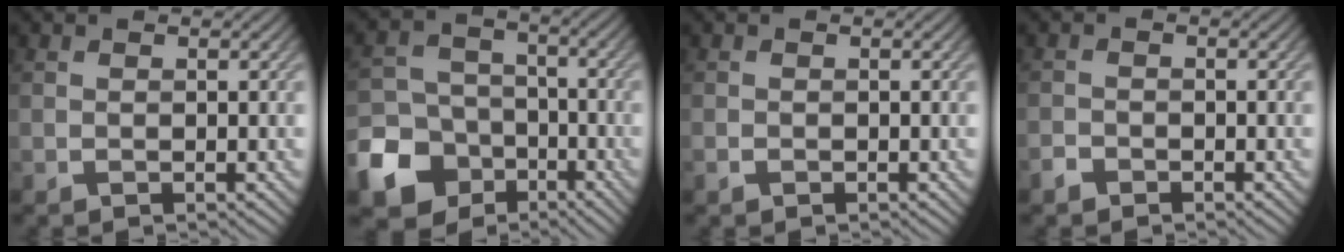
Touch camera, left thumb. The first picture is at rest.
{"total": 12.7, "force": [-6.2, 10.1, 4.8], "torque": [-0.140, -0.049, -0.133]}
{"total": 0.8, "force": [-0.5, 0.5, 0.4], "torque": [-0.010, -0.003, -0.009]}
{"total": 1.5, "force": [-1.2, 0.8, 0.4], "torque": [-0.006, 0.001, -0.027]}